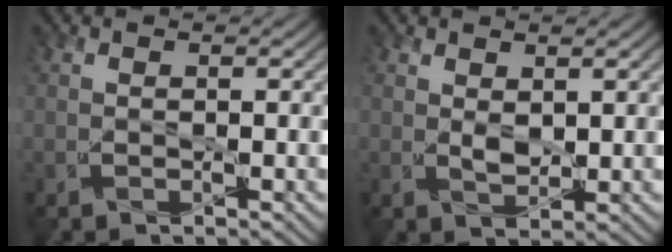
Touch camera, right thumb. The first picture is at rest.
{"total": 1.7, "force": [1.0, 0.5, 1.2], "torque": [-0.030, -0.003, 0.024]}